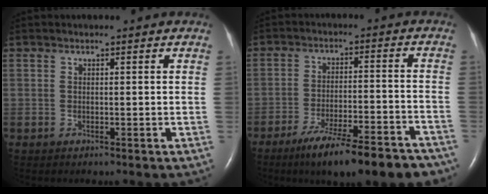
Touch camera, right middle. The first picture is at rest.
{"total": 16.2, "force": [-12.7, 2.7, 9.7], "torque": [-0.109, -0.002, -0.188]}